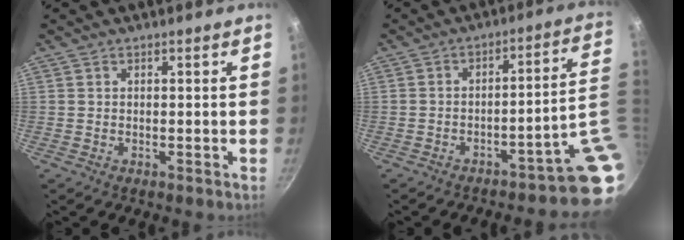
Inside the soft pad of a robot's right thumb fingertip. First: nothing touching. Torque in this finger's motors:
{"motor_torque": [4.22, 0.79, 1.37, -1.40, 0.09]}